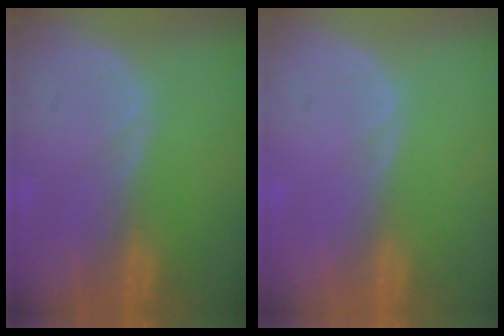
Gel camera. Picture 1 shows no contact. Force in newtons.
{"total": 0.0}